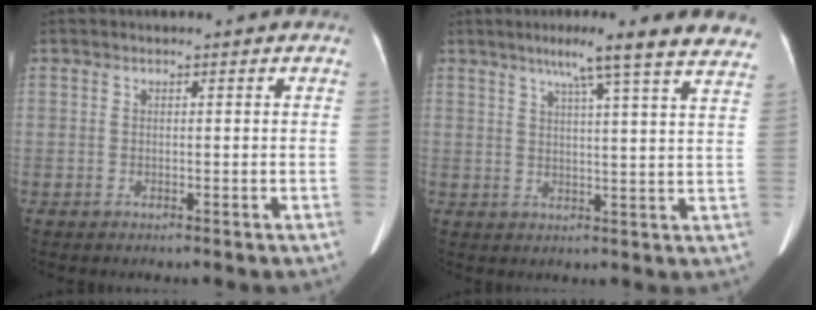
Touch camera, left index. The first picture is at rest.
{"total": 16.1, "force": [13.1, -0.4, 9.4], "torque": [-0.130, 0.001, 0.151]}